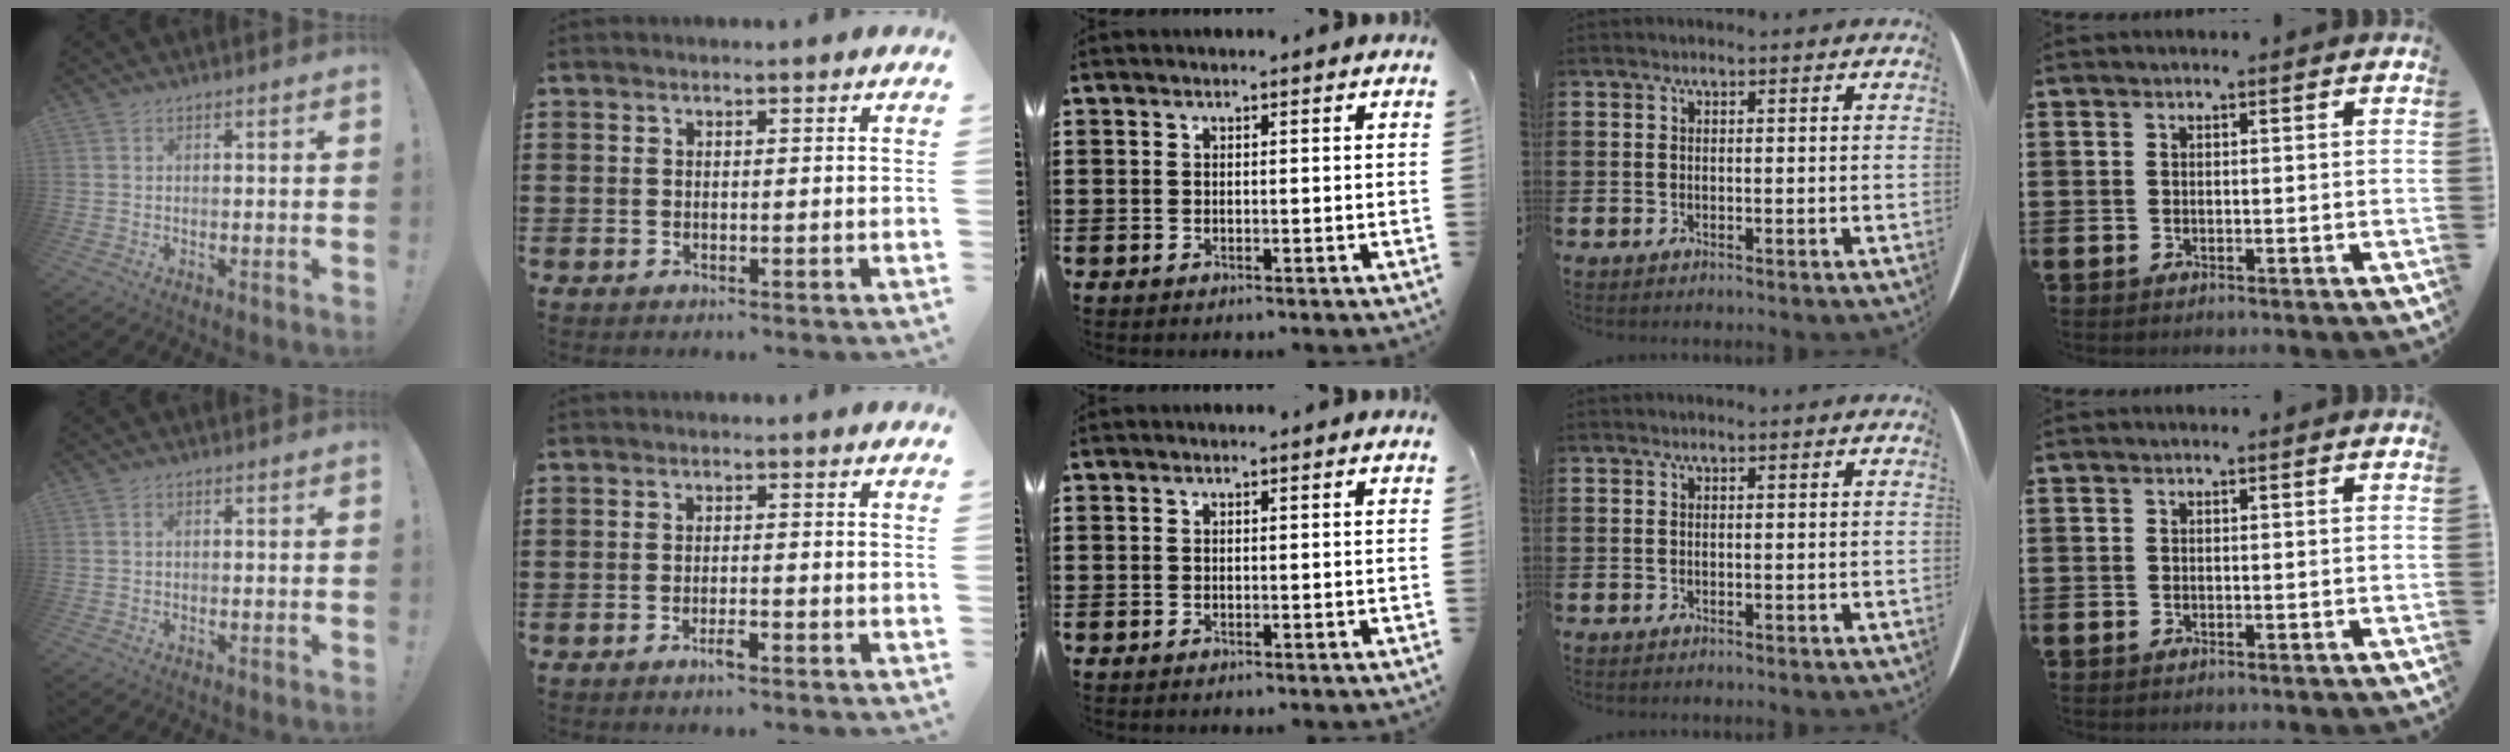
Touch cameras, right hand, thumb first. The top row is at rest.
{"thumb": {"total": 0.5, "force": [0.0, 0.4, 0.4], "torque": [-0.013, 0.005, 0.000]}, "index": {"total": 2.0, "force": [-1.3, 0.4, 1.5], "torque": [-0.026, -0.001, -0.022]}}